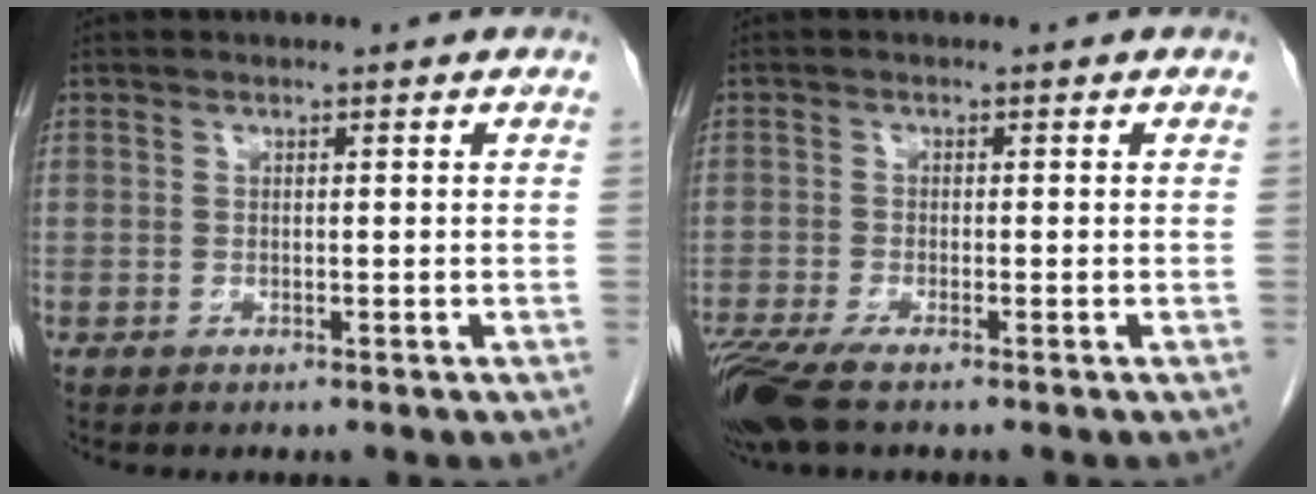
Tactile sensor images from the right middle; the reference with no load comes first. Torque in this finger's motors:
{"motor_torque": [0.75, -0.45, 0.06, 0.09]}